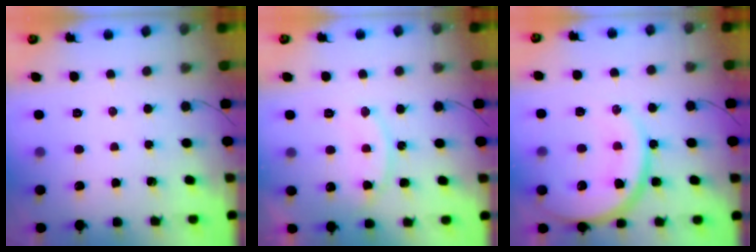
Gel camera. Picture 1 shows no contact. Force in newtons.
{"total": 13.0, "press": 13.0, "slide": 1.1}
{"total": 18.1, "press": 18.0, "slide": 2.0}